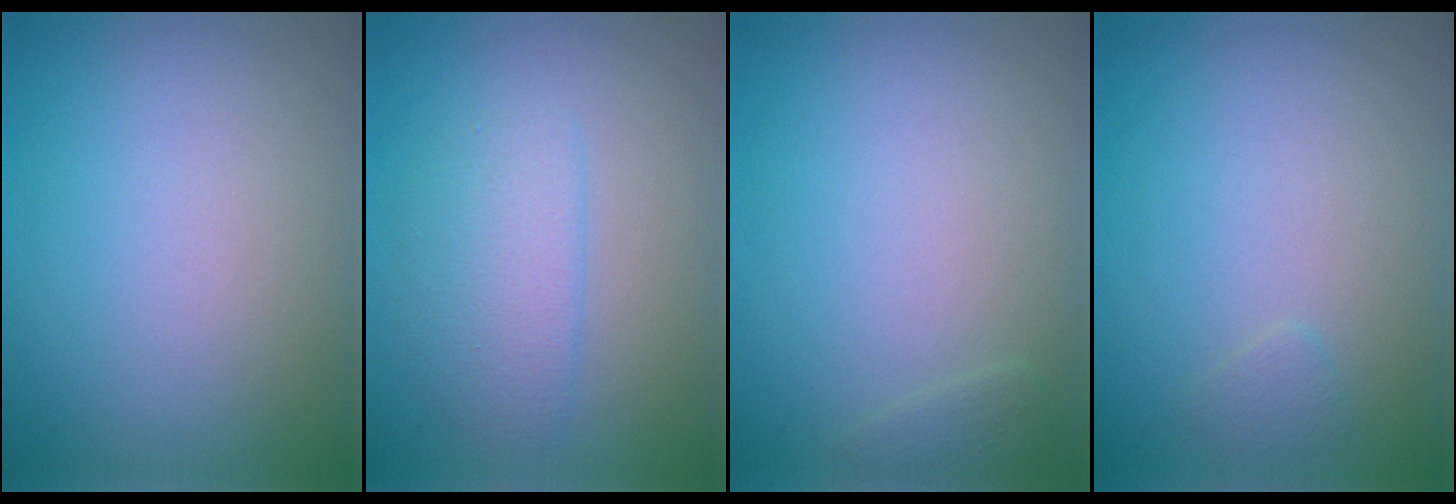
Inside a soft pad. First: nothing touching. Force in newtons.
{"total": 2.9, "press": 2.9, "slide": 0.0}
{"total": 0.7, "press": 0.7, "slide": 0.1}
{"total": 0.6, "press": 0.6, "slide": 0.0}